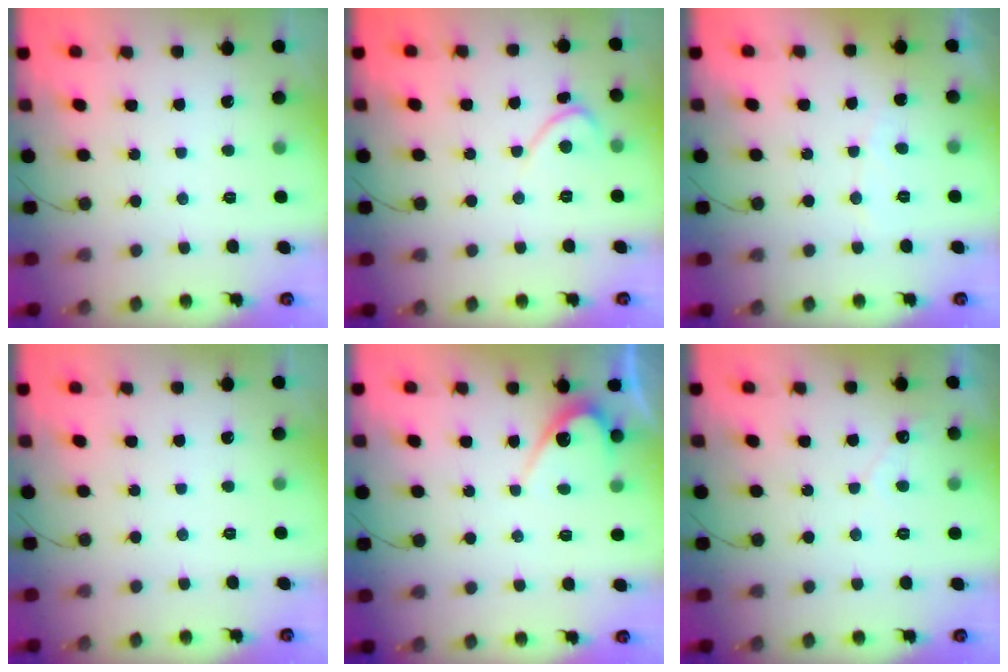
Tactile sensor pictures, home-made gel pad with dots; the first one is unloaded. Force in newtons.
{"total": 2.3, "press": 2.3, "slide": 0.1}
{"total": 3.8, "press": 3.8, "slide": 0.2}
{"total": 0.0}
{"total": 5.8, "press": 5.8, "slide": 0.4}
{"total": 2.5, "press": 2.5, "slide": 0.0}